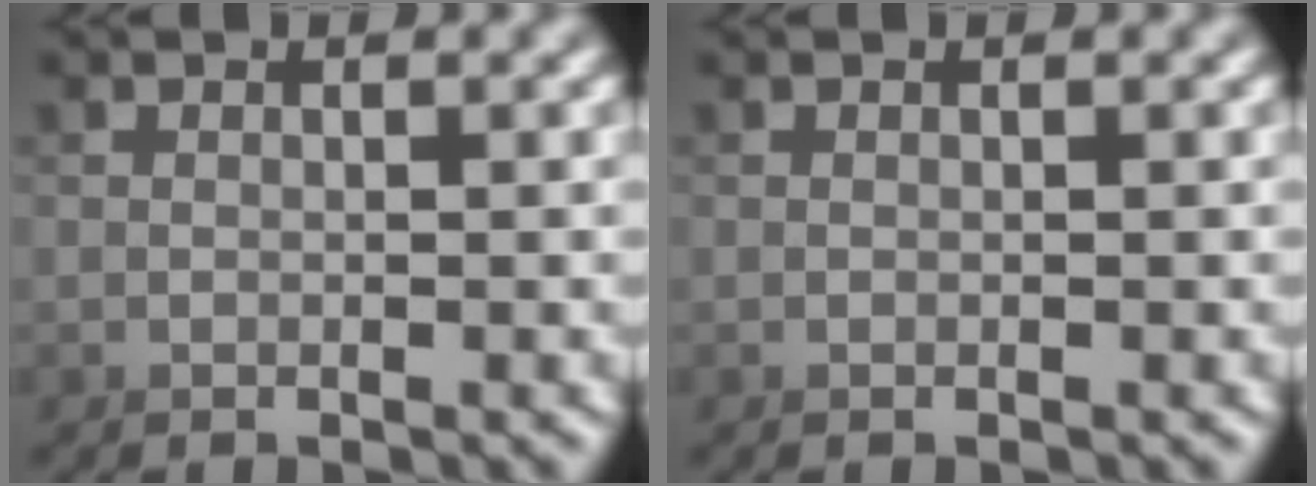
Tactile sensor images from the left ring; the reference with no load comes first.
{"total": 0.0}